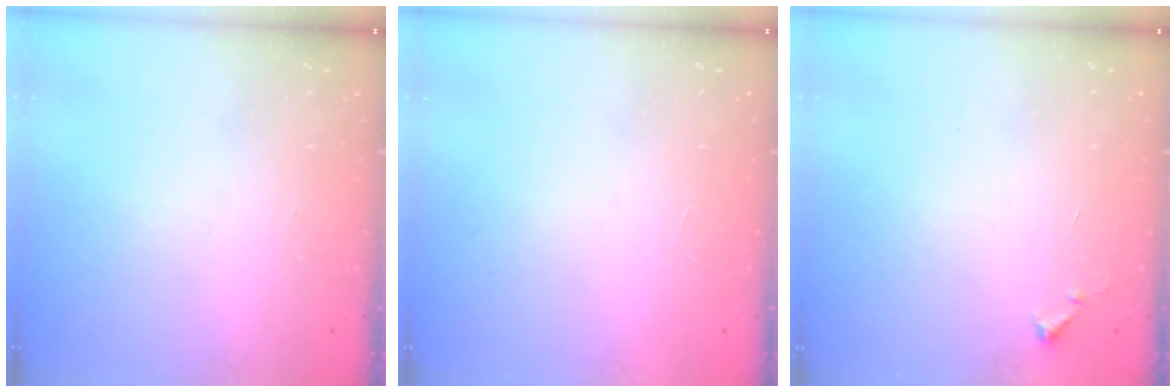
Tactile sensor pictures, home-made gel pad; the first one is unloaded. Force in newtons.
{"total": 1.7, "press": 1.6, "slide": 0.1}
{"total": 5.8, "press": 5.8, "slide": 0.4}